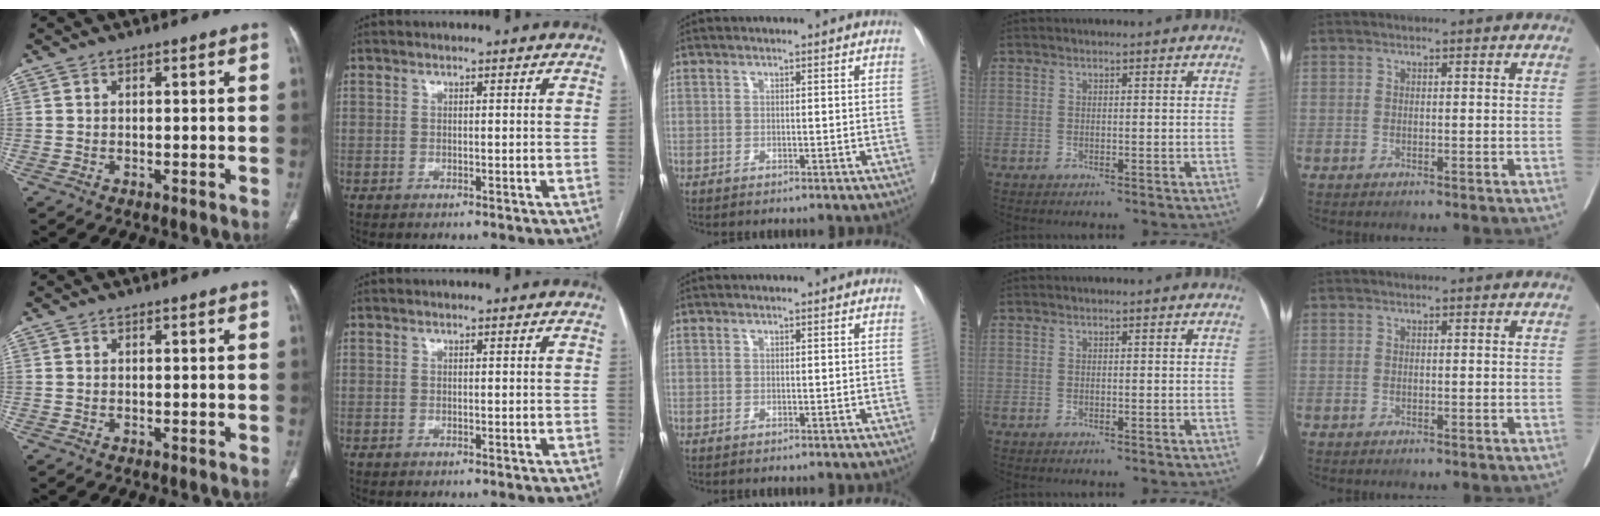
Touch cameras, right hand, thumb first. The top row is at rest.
{}